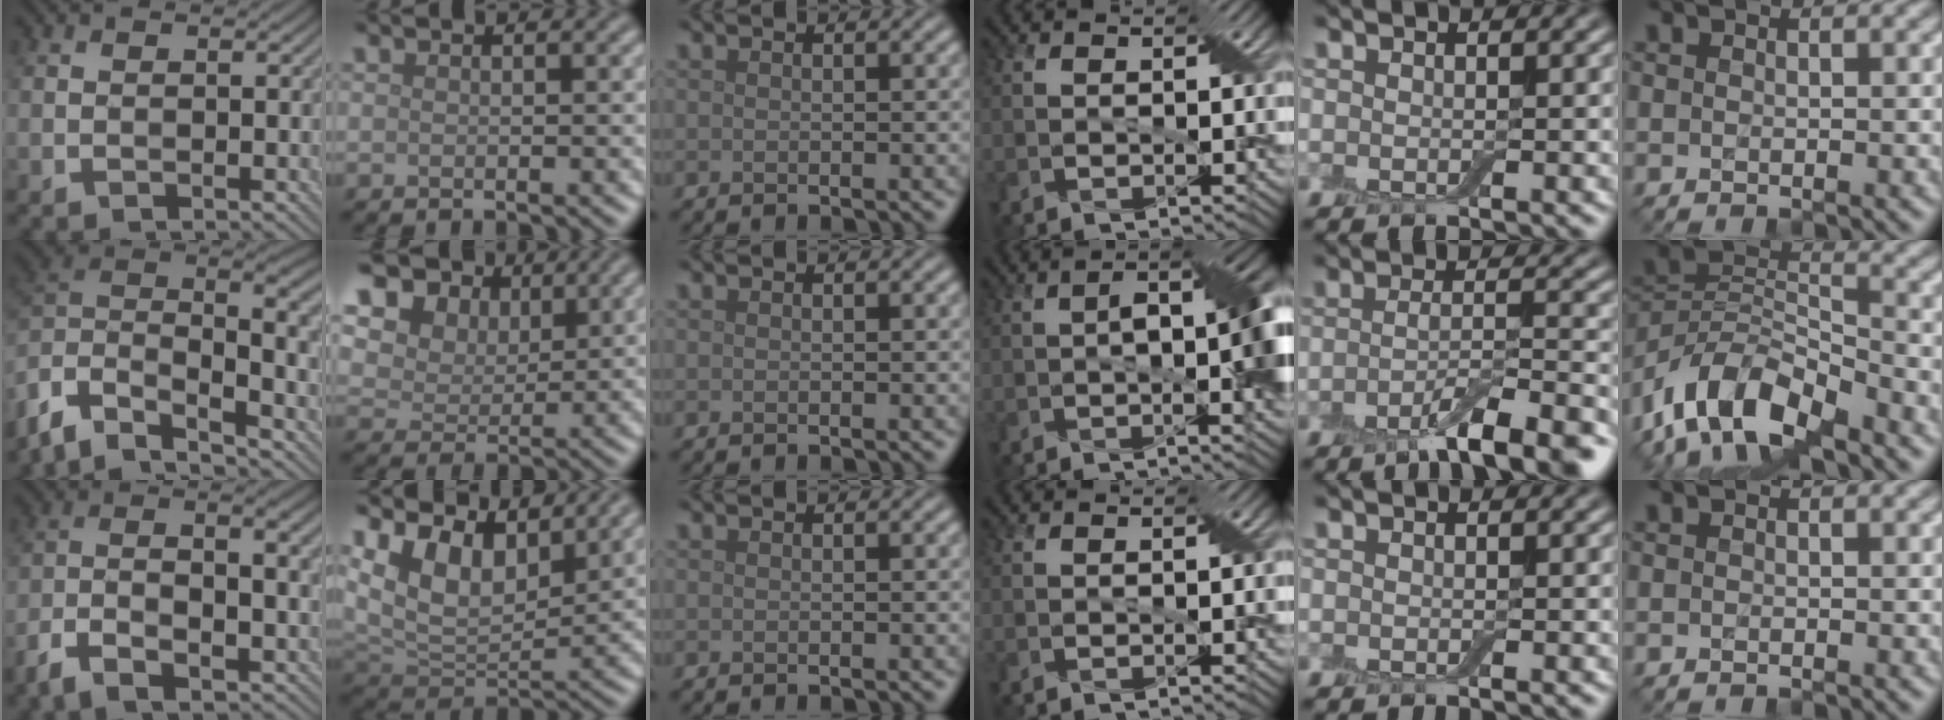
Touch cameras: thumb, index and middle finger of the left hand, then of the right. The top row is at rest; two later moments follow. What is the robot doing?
{"motion": "insert", "object": "backpack"}